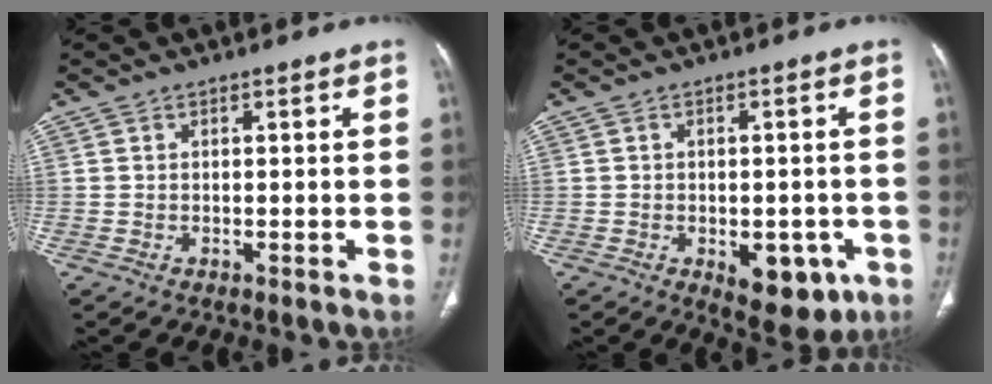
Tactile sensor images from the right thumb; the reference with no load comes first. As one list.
[{"total": 9.4, "force": [-3.6, 5.2, 6.9], "torque": [-0.059, 0.008, -0.034]}]